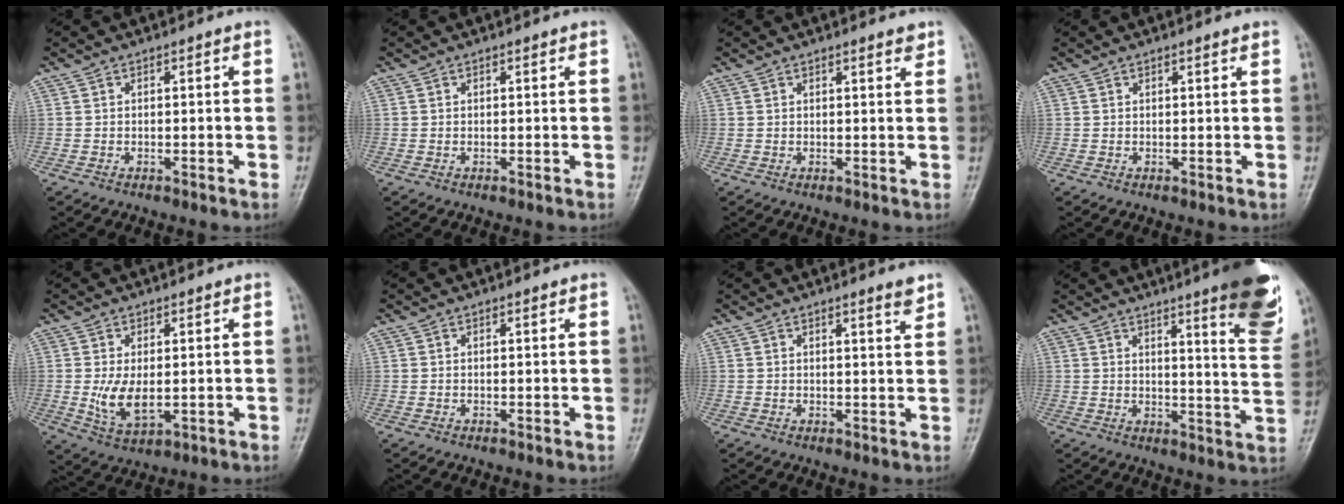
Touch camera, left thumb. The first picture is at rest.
{"total": 0.0}
{"total": 1.8, "force": [1.4, 0.4, 1.0], "torque": [-0.010, -0.009, 0.018]}
{"total": 0.8, "force": [0.7, 0.0, 0.5], "torque": [-0.008, -0.004, 0.011]}
{"total": 6.4, "force": [0.2, 3.4, 5.4], "torque": [-0.096, -0.017, 0.016]}
{"total": 0.5, "force": [0.4, 0.1, 0.2], "torque": [-0.007, -0.003, 0.006]}
{"total": 2.5, "force": [2.0, 0.1, 1.6], "torque": [-0.018, -0.017, 0.028]}
{"total": 15.8, "force": [9.8, 2.3, 12.2], "torque": [-0.131, -0.060, 0.119]}